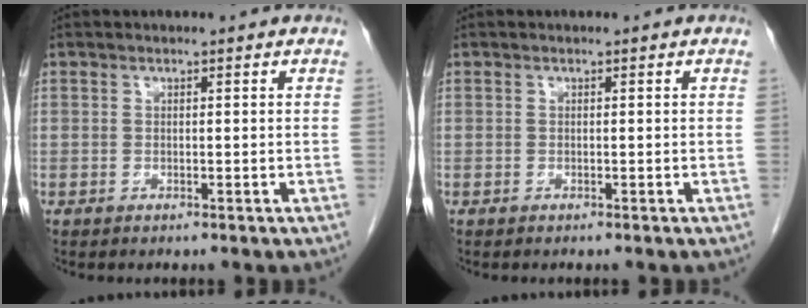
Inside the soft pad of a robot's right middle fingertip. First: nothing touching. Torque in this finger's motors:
{"motor_torque": [-0.07, 0.07, -0.07, -0.02]}